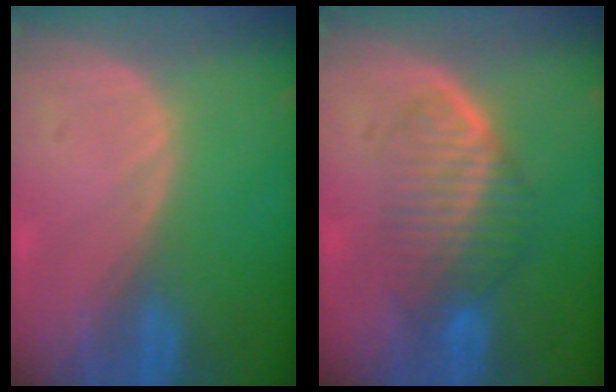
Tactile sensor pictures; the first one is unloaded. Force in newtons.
{"total": 6.5, "press": 6.3, "slide": 1.8}